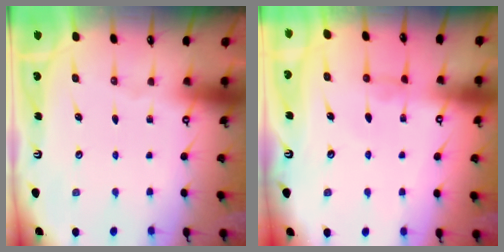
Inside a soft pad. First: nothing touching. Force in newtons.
{"total": 0.6, "press": 0.5, "slide": 0.4}